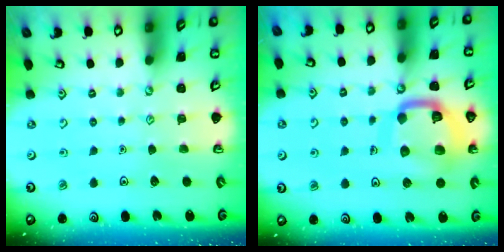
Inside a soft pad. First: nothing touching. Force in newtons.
{"total": 14.9, "press": 14.8, "slide": 1.5}